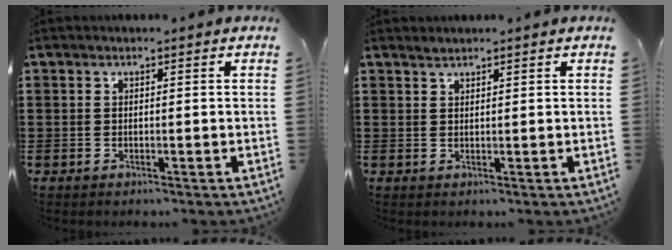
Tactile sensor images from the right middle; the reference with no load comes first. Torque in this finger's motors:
{"motor_torque": [0.00, 0.00, 0.00, -0.01]}